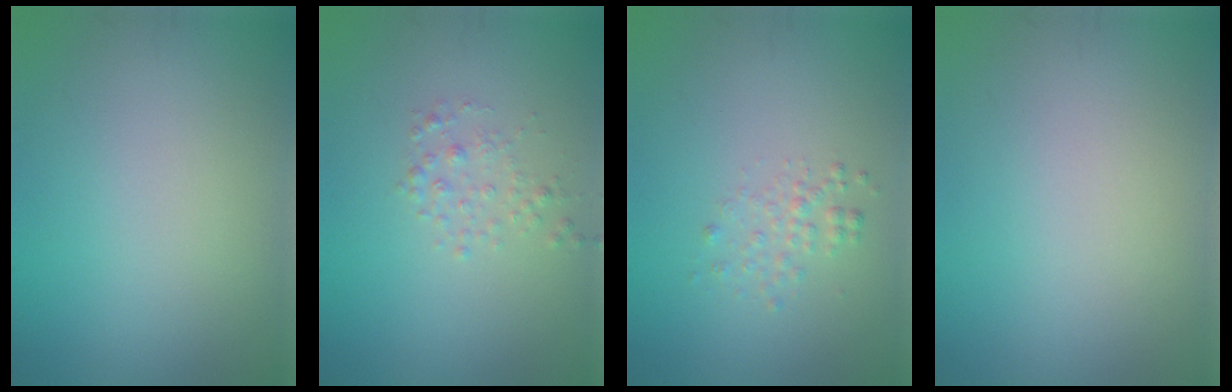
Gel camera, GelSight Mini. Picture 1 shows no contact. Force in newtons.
{"total": 1.4, "press": 1.4, "slide": 0.0}
{"total": 1.4, "press": 1.4, "slide": 0.1}
{"total": 0.0}